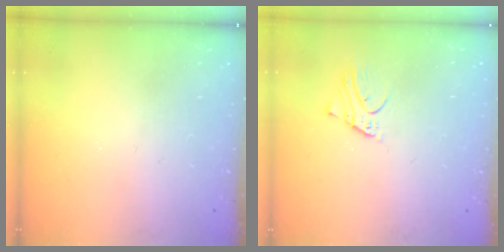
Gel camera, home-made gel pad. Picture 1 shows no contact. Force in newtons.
{"total": 2.7, "press": 2.7, "slide": 0.2}